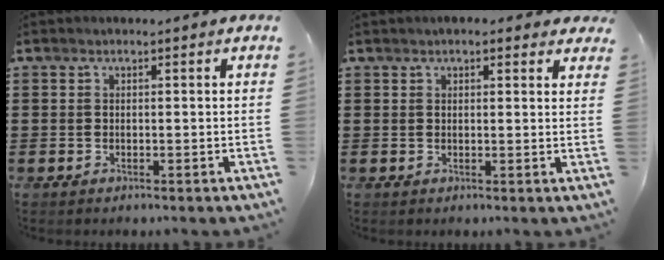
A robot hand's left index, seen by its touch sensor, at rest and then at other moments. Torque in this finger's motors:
{"motor_torque": [2.14, 0.00, 0.27, 0.06]}